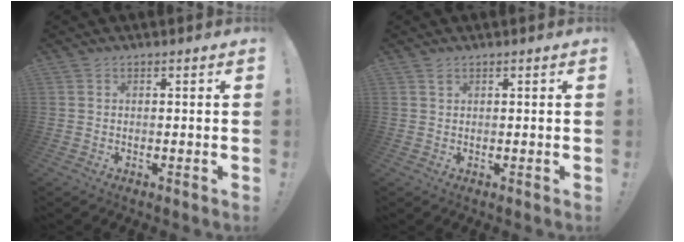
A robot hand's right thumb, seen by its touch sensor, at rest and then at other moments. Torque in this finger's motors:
{"motor_torque": [0.29, -0.14, 0.18, -0.10, 0.05]}